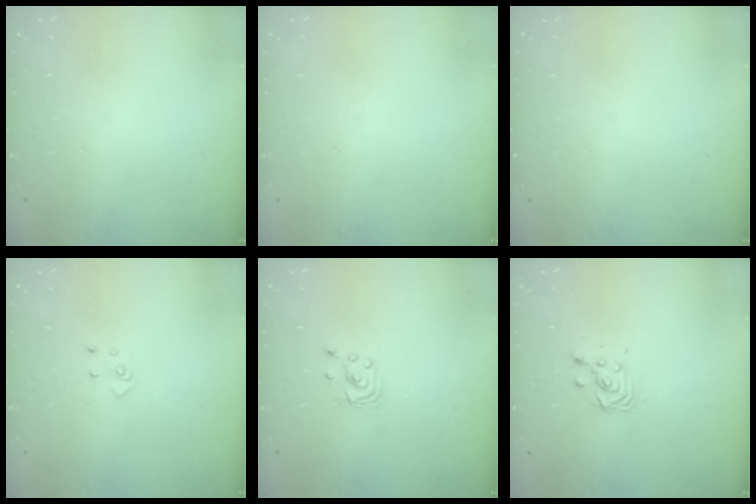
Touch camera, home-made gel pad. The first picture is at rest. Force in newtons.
{"total": 0.0}
{"total": 0.0}
{"total": 2.6, "press": 2.6, "slide": 0.3}
{"total": 2.2, "press": 2.2, "slide": 0.2}
{"total": 4.3, "press": 4.3, "slide": 0.6}